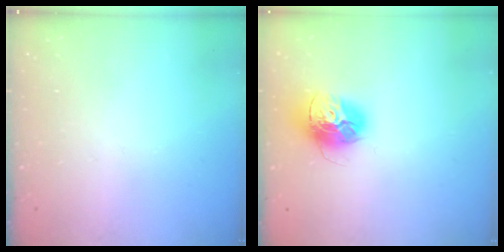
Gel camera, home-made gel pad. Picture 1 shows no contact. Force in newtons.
{"total": 14.4, "press": 14.3, "slide": 1.5}